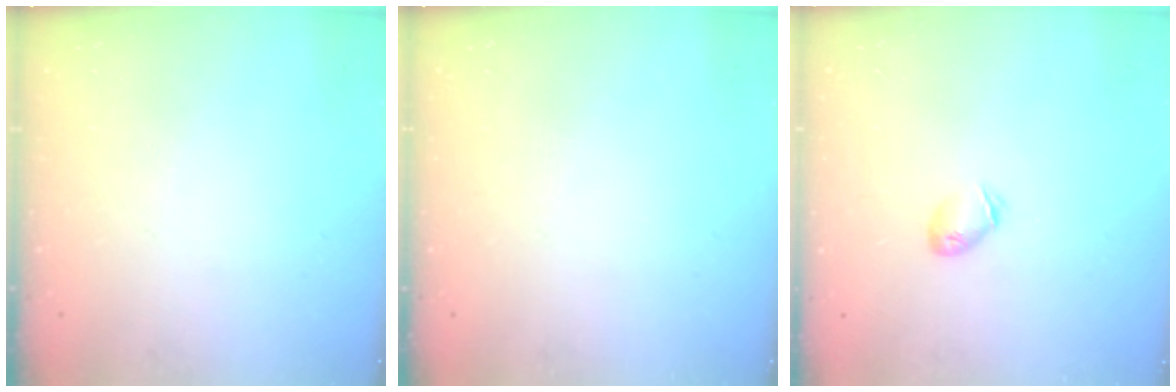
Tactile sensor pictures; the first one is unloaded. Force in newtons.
{"total": 0.0}
{"total": 4.6, "press": 4.5, "slide": 0.9}